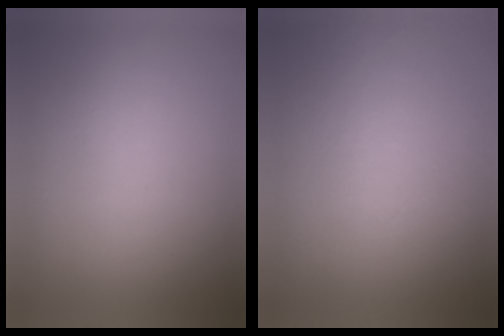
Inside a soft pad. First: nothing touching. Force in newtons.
{"total": 1.1}